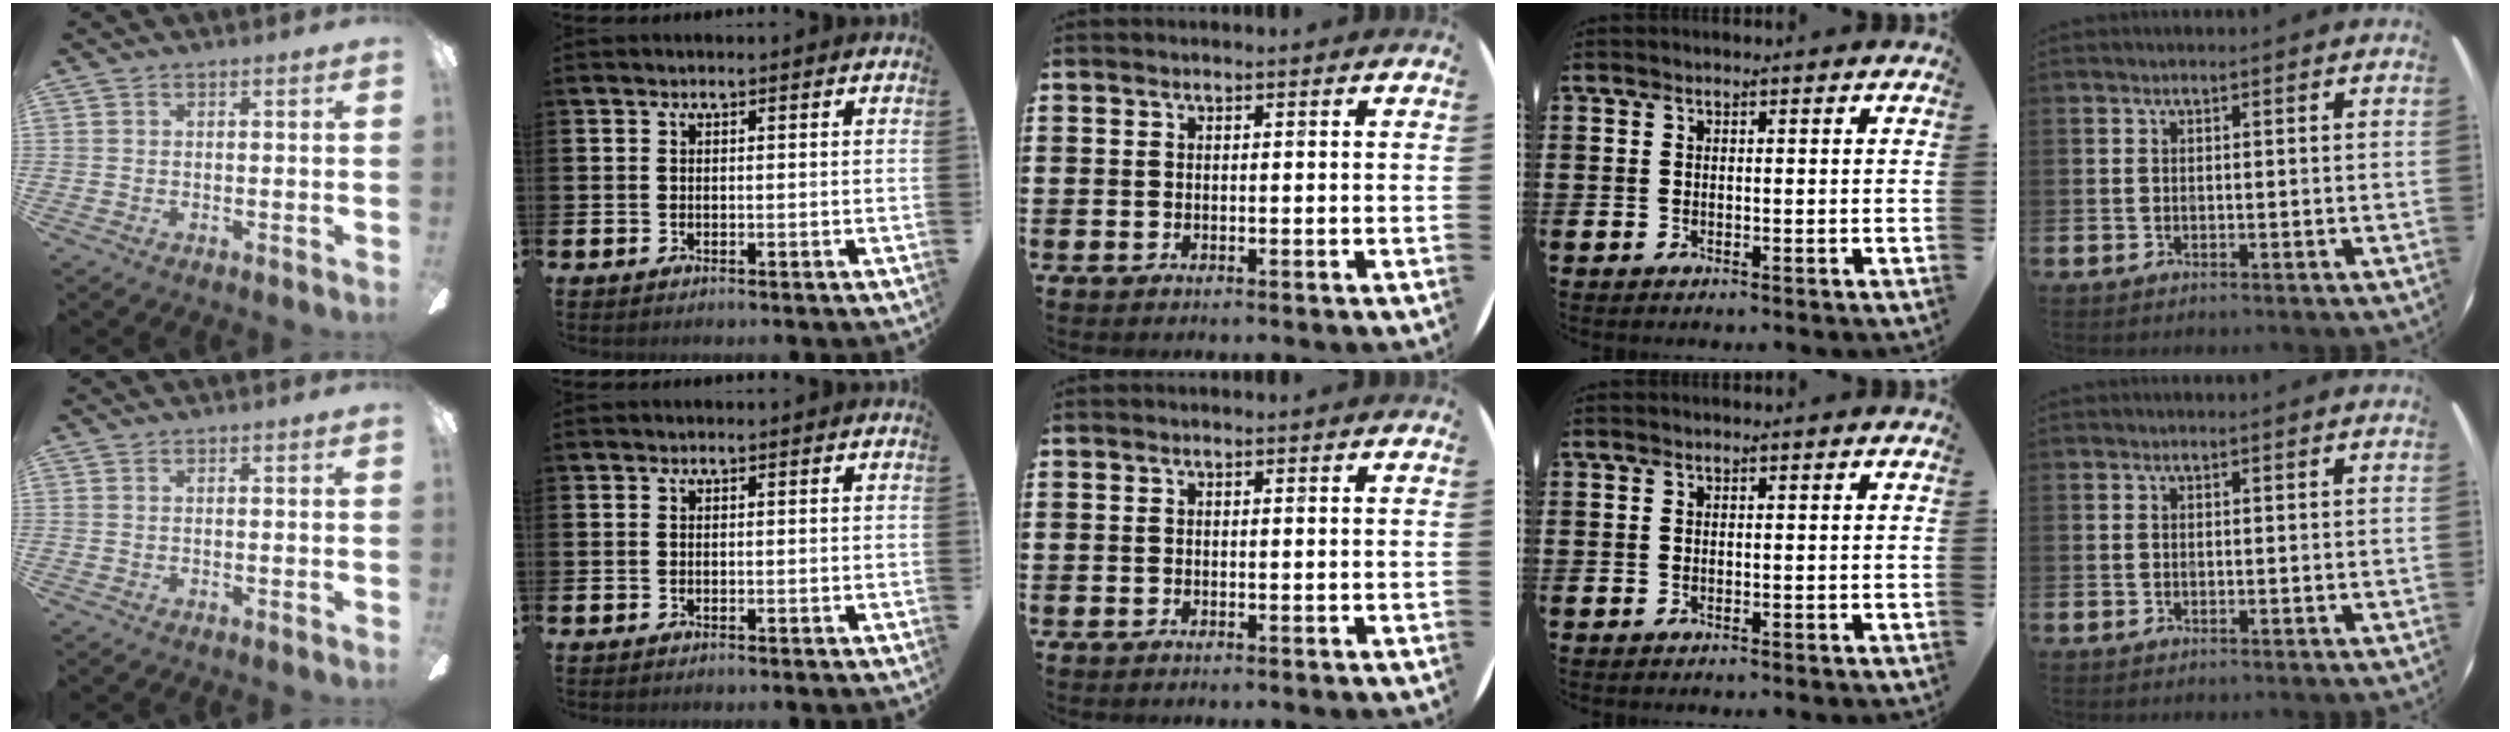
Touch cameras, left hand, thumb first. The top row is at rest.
{}